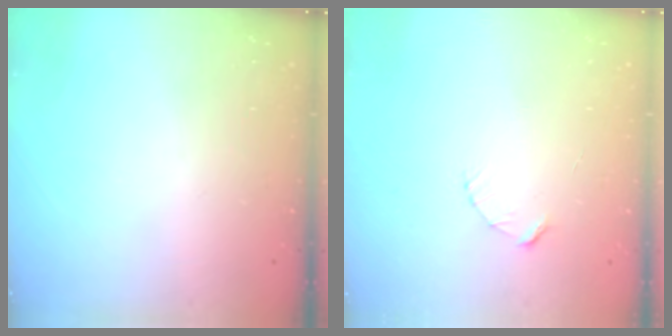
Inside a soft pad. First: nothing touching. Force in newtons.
{"total": 2.7, "press": 2.7, "slide": 0.3}